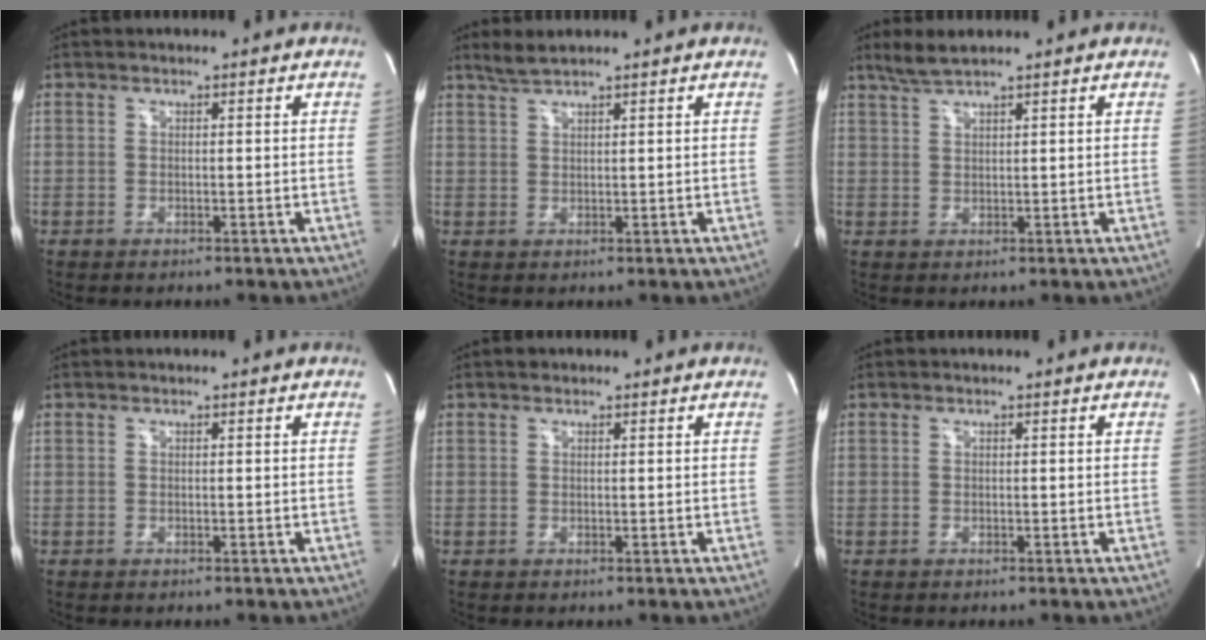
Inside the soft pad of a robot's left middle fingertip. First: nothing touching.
{"total": 2.4, "force": [2.2, -0.3, 1.0], "torque": [-0.024, 0.007, 0.048]}
{"total": 3.4, "force": [2.9, -0.2, 1.7], "torque": [-0.045, 0.008, 0.061]}
{"total": 0.0}
{"total": 0.6, "force": [0.5, 0.3, 0.1], "torque": [-0.006, 0.004, 0.008]}
{"total": 0.0}